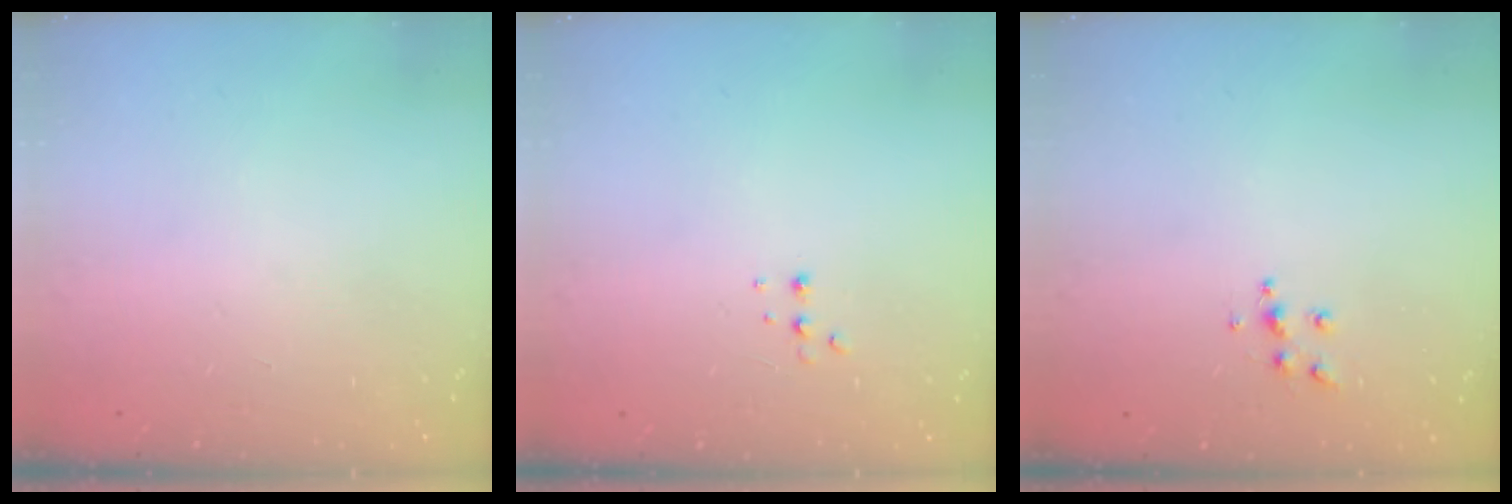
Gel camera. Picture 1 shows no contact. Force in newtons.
{"total": 4.2, "press": 4.1, "slide": 1.0}
{"total": 5.7, "press": 5.7, "slide": 0.4}